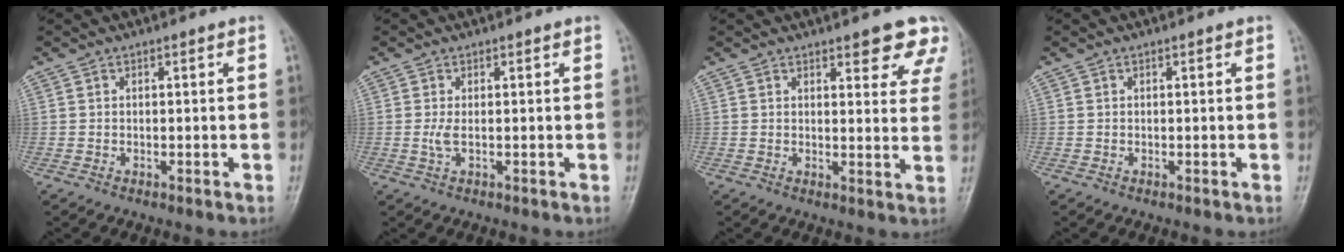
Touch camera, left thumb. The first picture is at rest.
{"total": 1.8, "force": [0.1, 0.5, 1.7], "torque": [-0.039, -0.001, 0.006]}
{"total": 8.8, "force": [6.3, 3.1, 5.3], "torque": [-0.024, -0.029, 0.064]}
{"total": 0.0}